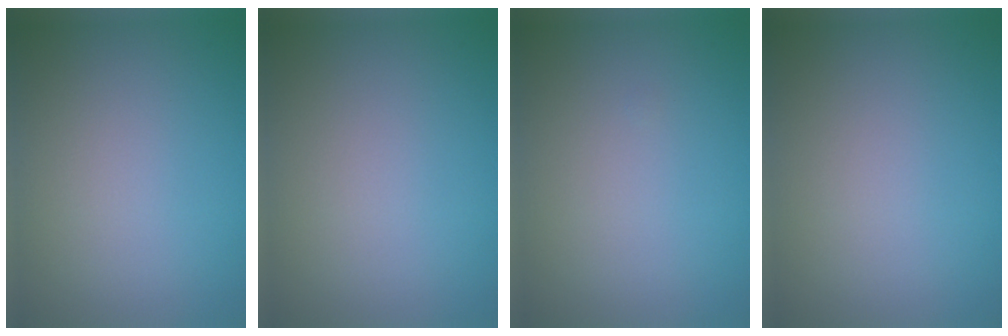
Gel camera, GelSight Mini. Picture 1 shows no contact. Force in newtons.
{"total": 0.0}
{"total": 0.0}
{"total": 0.0}